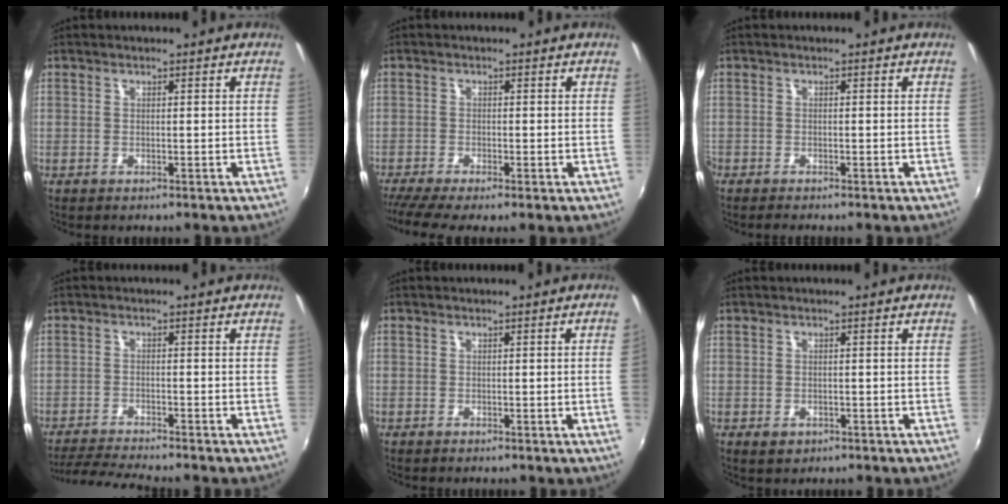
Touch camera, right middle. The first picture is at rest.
{"total": 4.2, "force": [-3.2, -0.2, 2.8], "torque": [-0.065, -0.022, -0.060]}
{"total": 1.7, "force": [-1.6, 0.3, 0.5], "torque": [-0.018, -0.010, -0.031]}
{"total": 6.3, "force": [-5.9, -0.8, 1.9], "torque": [-0.057, -0.015, -0.108]}
{"total": 1.2, "force": [0.0, -0.7, 0.9], "torque": [-0.010, -0.006, 0.001]}
{"total": 2.0, "force": [-0.9, 1.6, 1.0], "torque": [-0.017, -0.003, -0.011]}